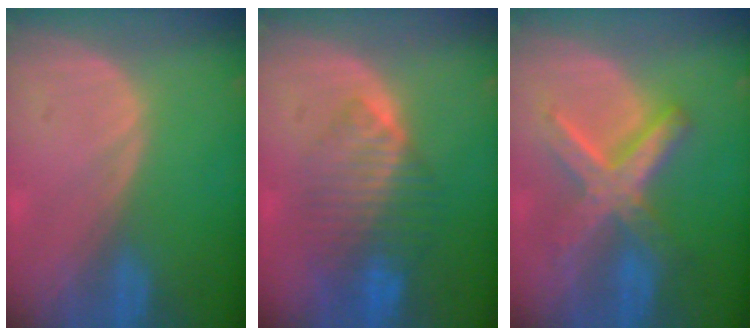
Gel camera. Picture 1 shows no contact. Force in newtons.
{"total": 7.9, "press": 7.3, "slide": 2.9}
{"total": 8.2, "press": 8.2, "slide": 0.7}